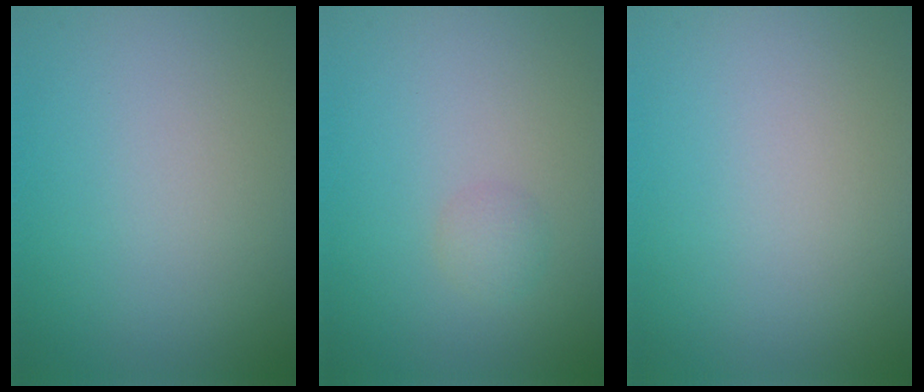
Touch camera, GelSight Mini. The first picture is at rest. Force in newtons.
{"total": 1.2, "press": 1.2, "slide": 0.0}
{"total": 0.0}